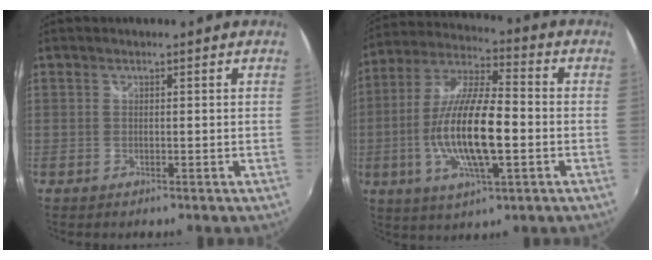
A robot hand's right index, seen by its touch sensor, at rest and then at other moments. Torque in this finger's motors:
{"motor_torque": [1.63, -0.44, 1.05, 0.21]}